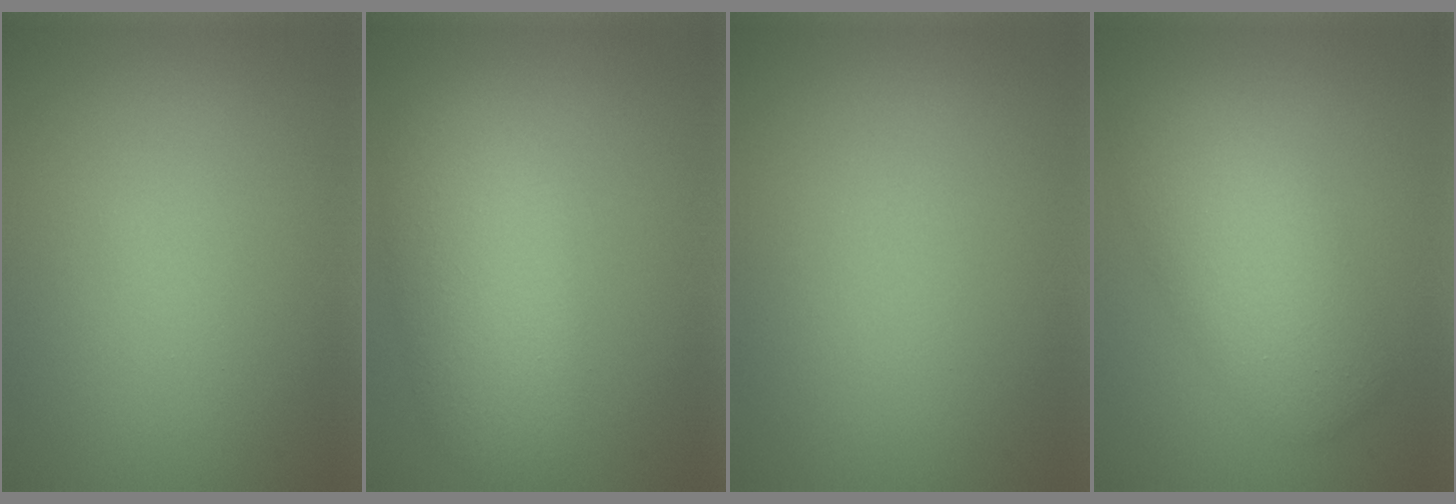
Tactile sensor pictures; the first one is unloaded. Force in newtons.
{"total": 5.7, "press": 5.7, "slide": 0.5}
{"total": 0.0}
{"total": 5.4, "press": 5.4, "slide": 0.1}